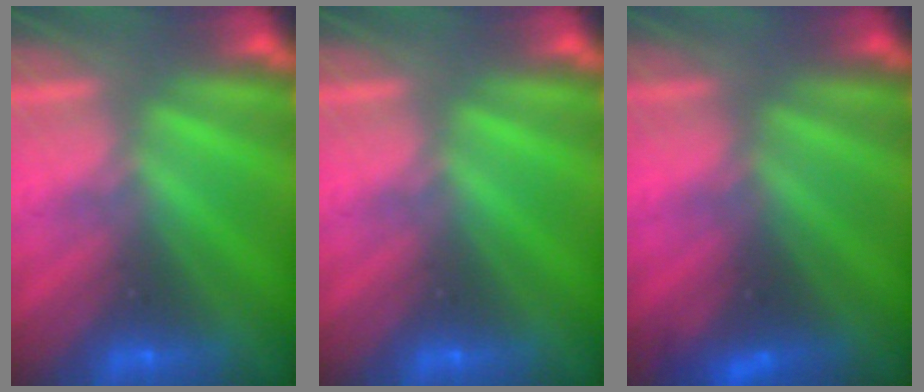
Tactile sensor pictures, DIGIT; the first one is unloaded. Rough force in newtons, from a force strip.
{"total": 0.0}
{"total": 1.8}